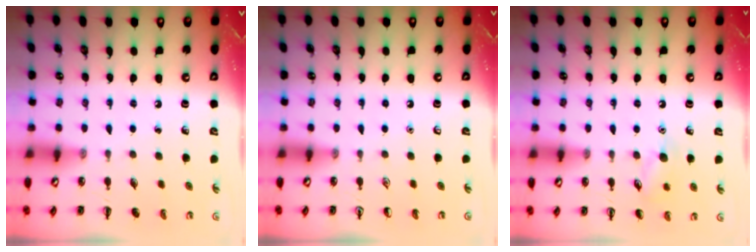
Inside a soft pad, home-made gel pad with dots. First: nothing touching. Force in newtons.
{"total": 0.0}
{"total": 8.0, "press": 7.8, "slide": 1.4}